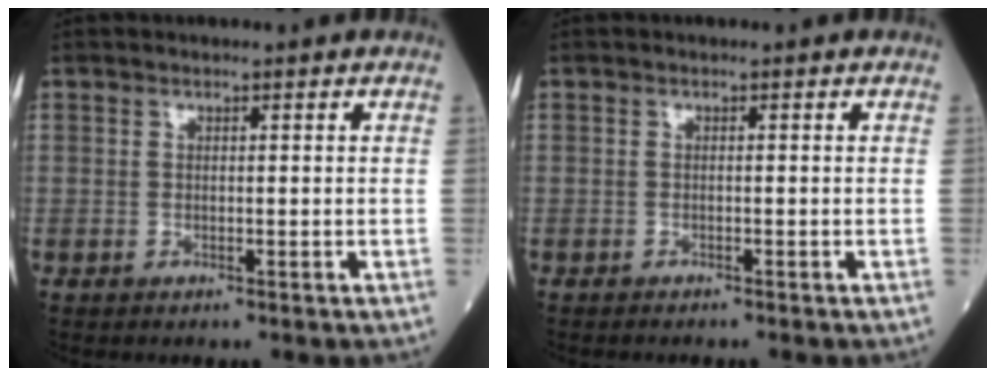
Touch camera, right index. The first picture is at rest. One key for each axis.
{"total": 1.8, "fx": -1.6, "fy": 0.0, "fz": 0.8, "tx": -0.012, "ty": -0.001, "tz": -0.018}